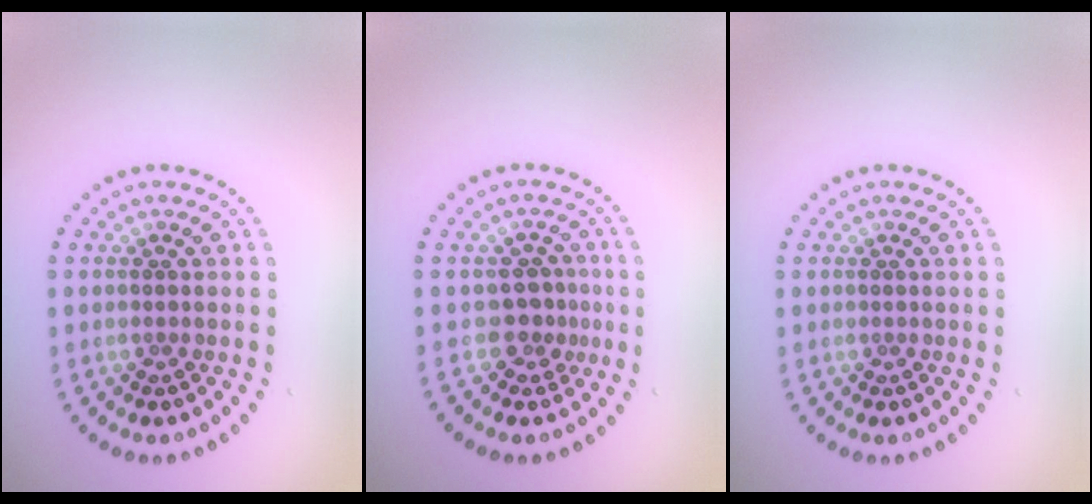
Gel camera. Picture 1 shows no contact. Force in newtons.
{"total": 2.3, "press": 1.5, "slide": 1.7}
{"total": 0.0}